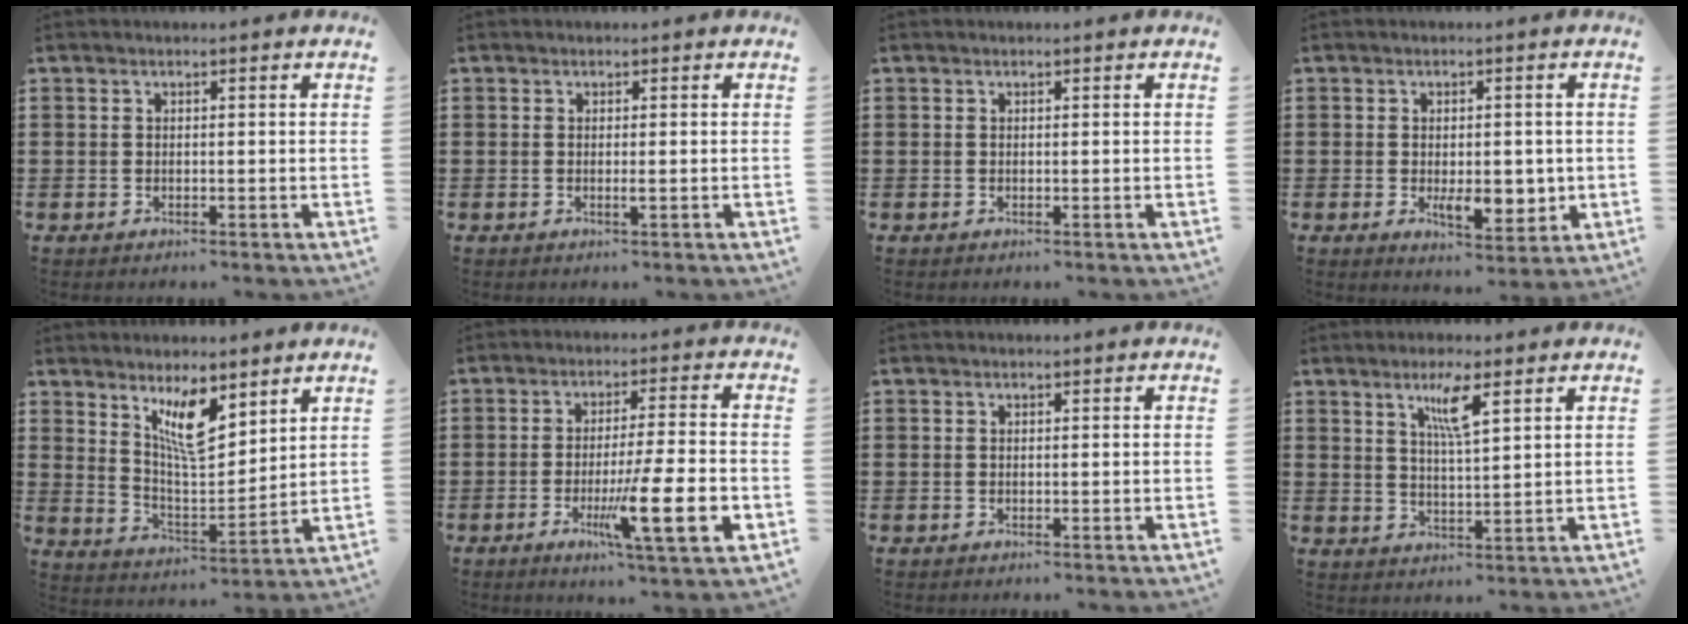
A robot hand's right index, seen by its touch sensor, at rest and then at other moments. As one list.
[{"total": 0.9, "force": [-0.2, -0.1, 0.9], "torque": [-0.017, -0.006, -0.002]}, {"total": 0.0}, {"total": 6.3, "force": [-0.9, 3.0, 5.5], "torque": [-0.078, -0.006, -0.019]}, {"total": 8.4, "force": [5.5, 2.6, 5.7], "torque": [-0.110, -0.021, 0.096]}, {"total": 13.0, "force": [-4.0, 1.6, 12.3], "torque": [-0.210, -0.015, -0.068]}, {"total": 0.0}, {"total": 5.2, "force": [2.9, 0.8, 4.2], "torque": [-0.083, 0.003, 0.045]}]